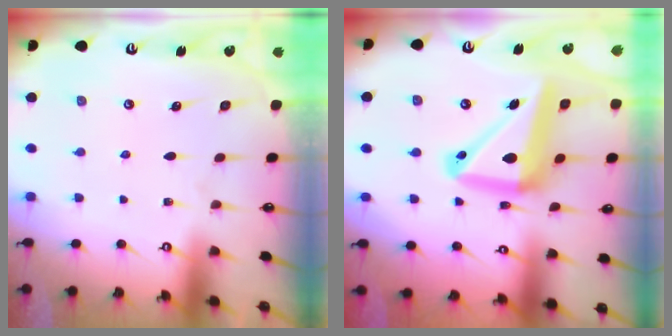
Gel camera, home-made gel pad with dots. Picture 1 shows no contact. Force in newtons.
{"total": 16.6, "press": 16.5, "slide": 2.1}